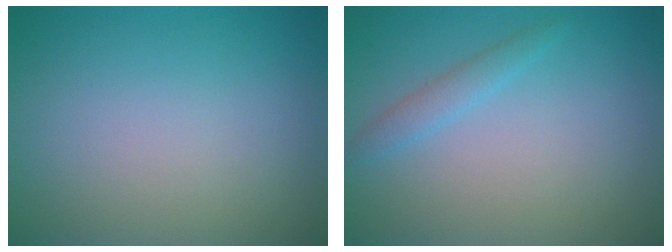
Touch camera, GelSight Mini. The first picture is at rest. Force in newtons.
{"total": 1.4, "press": 1.4, "slide": 0.1}